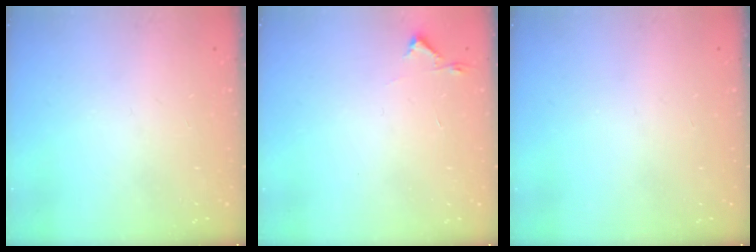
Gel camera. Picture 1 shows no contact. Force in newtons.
{"total": 2.7, "press": 2.6, "slide": 0.4}
{"total": 0.0}